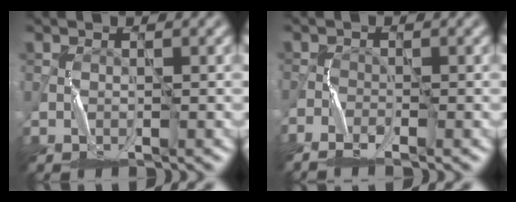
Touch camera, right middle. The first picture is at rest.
{"total": 2.2, "force": [-1.9, 0.4, 0.9], "torque": [-0.021, -0.010, -0.044]}